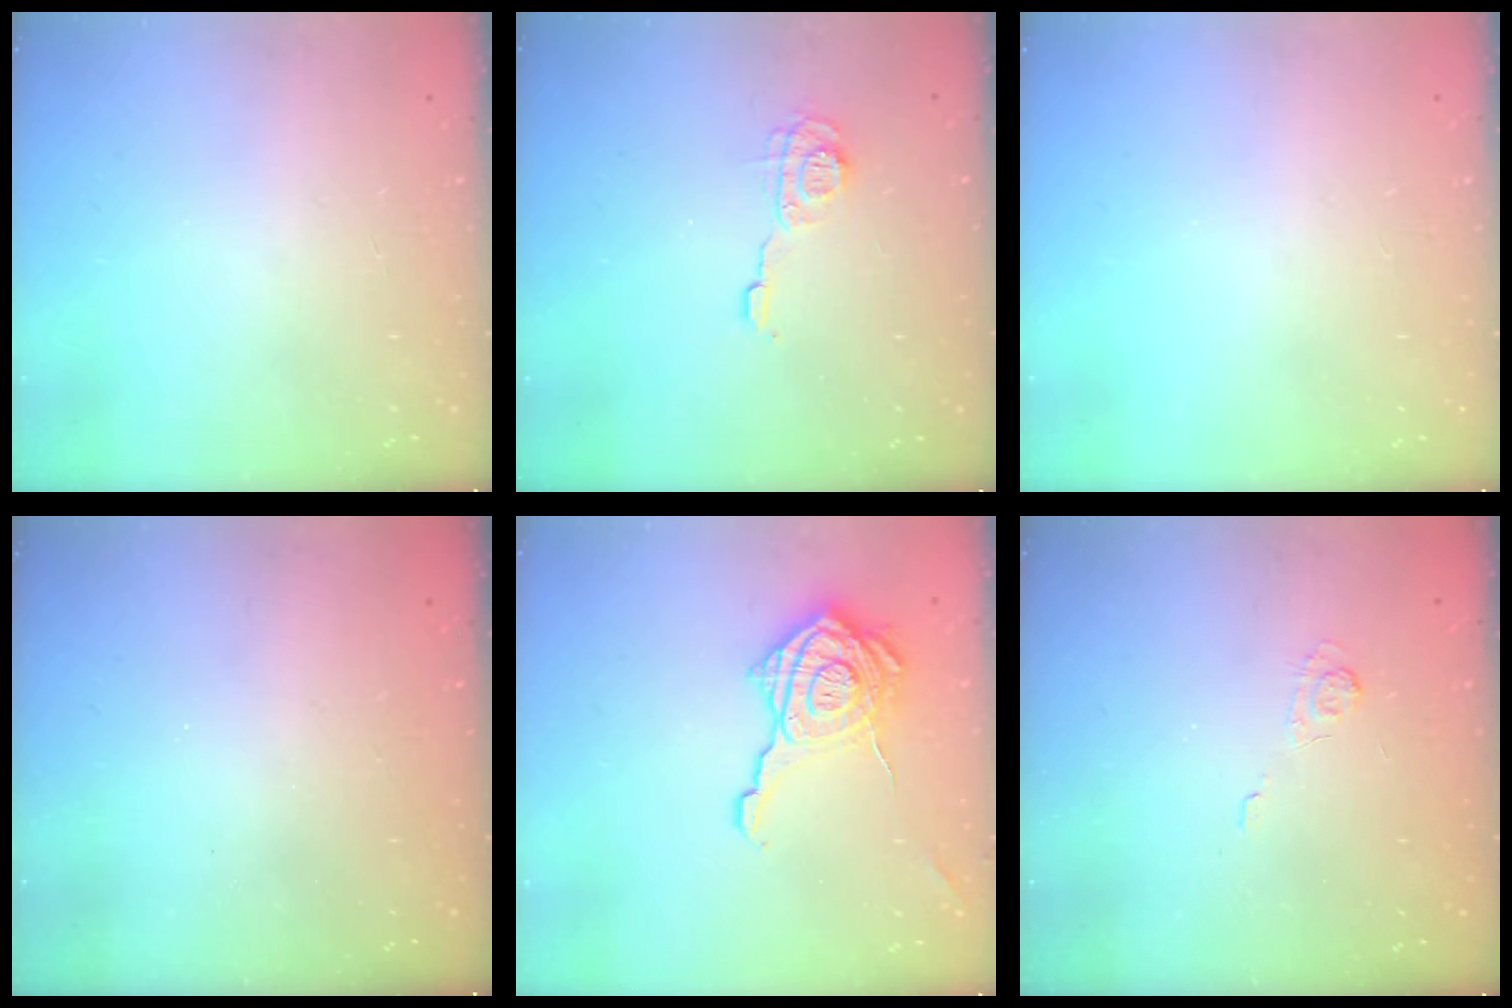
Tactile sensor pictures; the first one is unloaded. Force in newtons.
{"total": 7.5, "press": 7.5, "slide": 0.2}
{"total": 0.0}
{"total": 2.4, "press": 2.3, "slide": 0.8}
{"total": 18.0, "press": 17.9, "slide": 1.0}
{"total": 2.0, "press": 1.3, "slide": 1.5}